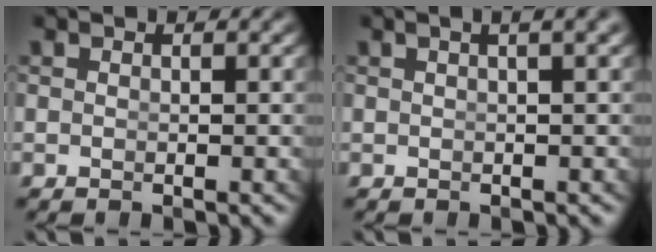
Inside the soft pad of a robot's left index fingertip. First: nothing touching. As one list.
[{"total": 3.6, "force": [1.7, 0.6, 3.2], "torque": [-0.023, 0.023, 0.018]}]